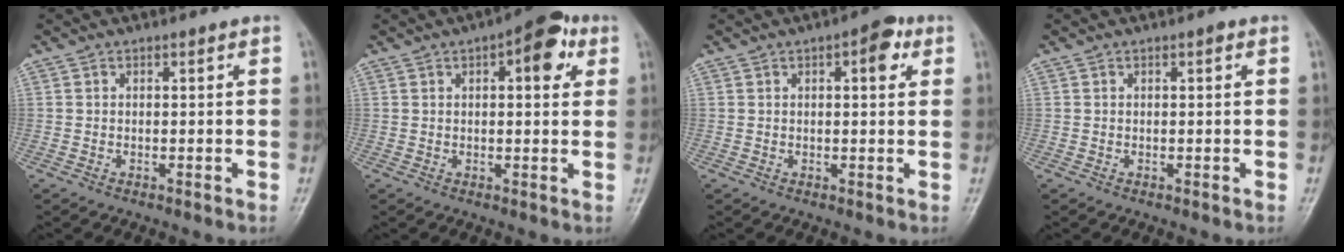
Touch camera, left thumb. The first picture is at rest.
{"total": 8.5, "force": [3.4, 3.6, 7.0], "torque": [-0.068, 0.003, 0.037]}
{"total": 5.1, "force": [2.1, 2.1, 4.1], "torque": [-0.041, 0.000, 0.020]}
{"total": 0.8, "force": [0.3, 0.3, 0.7], "torque": [-0.010, 0.002, 0.002]}